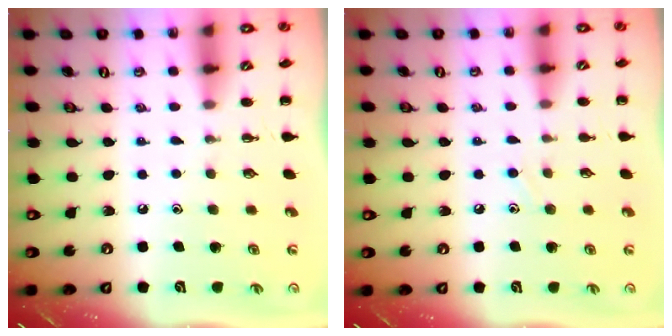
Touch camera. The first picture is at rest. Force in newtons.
{"total": 6.6, "press": 6.1, "slide": 2.4}